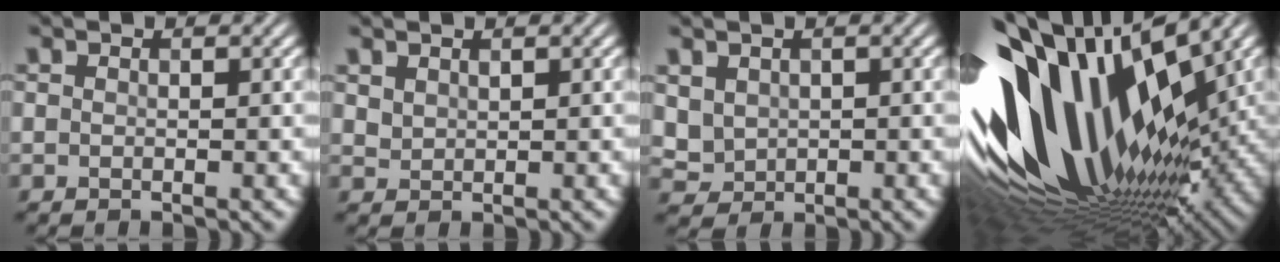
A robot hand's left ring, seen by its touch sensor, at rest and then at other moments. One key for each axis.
{"total": 1.1, "fx": 0.9, "fy": 0.6, "fz": 0.4, "tx": -0.013, "ty": -0.002, "tz": 0.023}
{"total": 2.3, "fx": 0.8, "fy": 2.0, "fz": 0.9, "tx": -0.025, "ty": -0.005, "tz": 0.022}
{"total": 19.0, "fx": 1.9, "fy": 9.4, "fz": 16.4, "tx": -0.310, "ty": -0.006, "tz": 0.024}